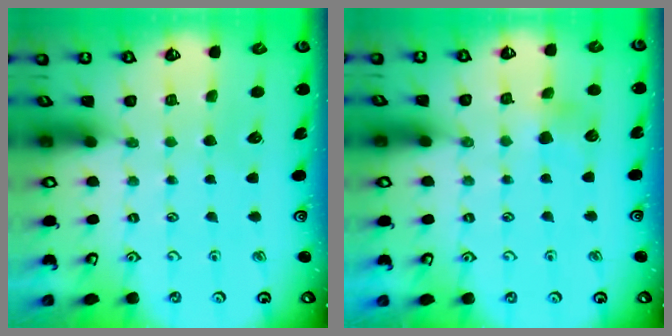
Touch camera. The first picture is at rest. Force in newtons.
{"total": 4.1, "press": 4.0, "slide": 1.0}